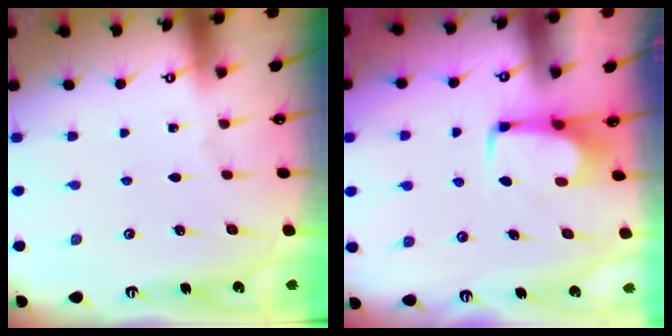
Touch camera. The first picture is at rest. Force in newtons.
{"total": 1.8, "press": 1.6, "slide": 0.6}